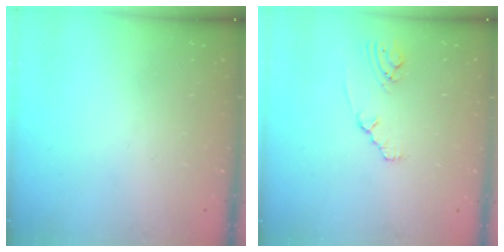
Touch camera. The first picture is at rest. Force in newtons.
{"total": 2.7, "press": 2.7, "slide": 0.5}